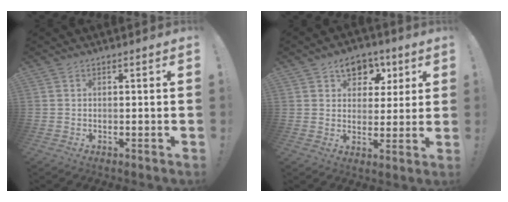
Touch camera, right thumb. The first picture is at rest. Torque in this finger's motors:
{"motor_torque": [-0.13, 0.17, 0.53, 0.05, 0.00]}